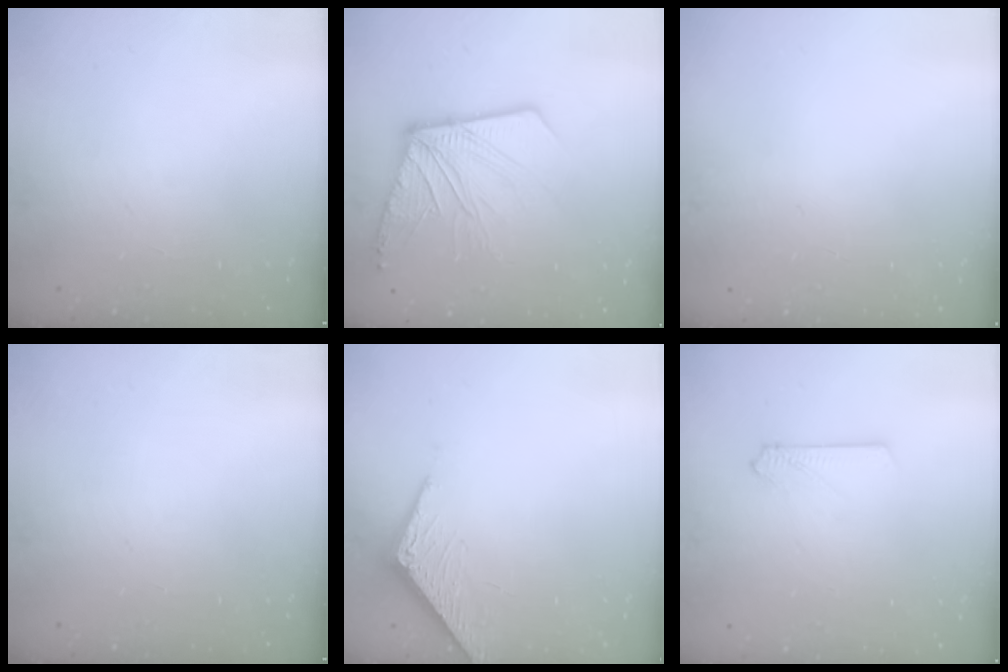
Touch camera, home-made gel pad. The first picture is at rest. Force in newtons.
{"total": 14.4, "press": 14.4, "slide": 1.5}
{"total": 0.7, "press": 0.3, "slide": 0.7}
{"total": 0.0}
{"total": 4.0, "press": 4.0, "slide": 0.1}
{"total": 2.6, "press": 2.6, "slide": 0.3}